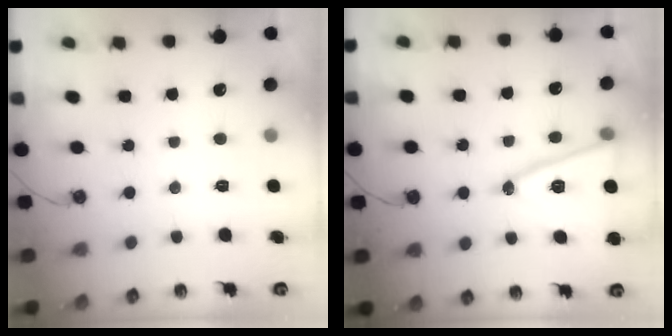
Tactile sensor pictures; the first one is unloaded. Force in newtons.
{"total": 15.5, "press": 15.1, "slide": 3.7}